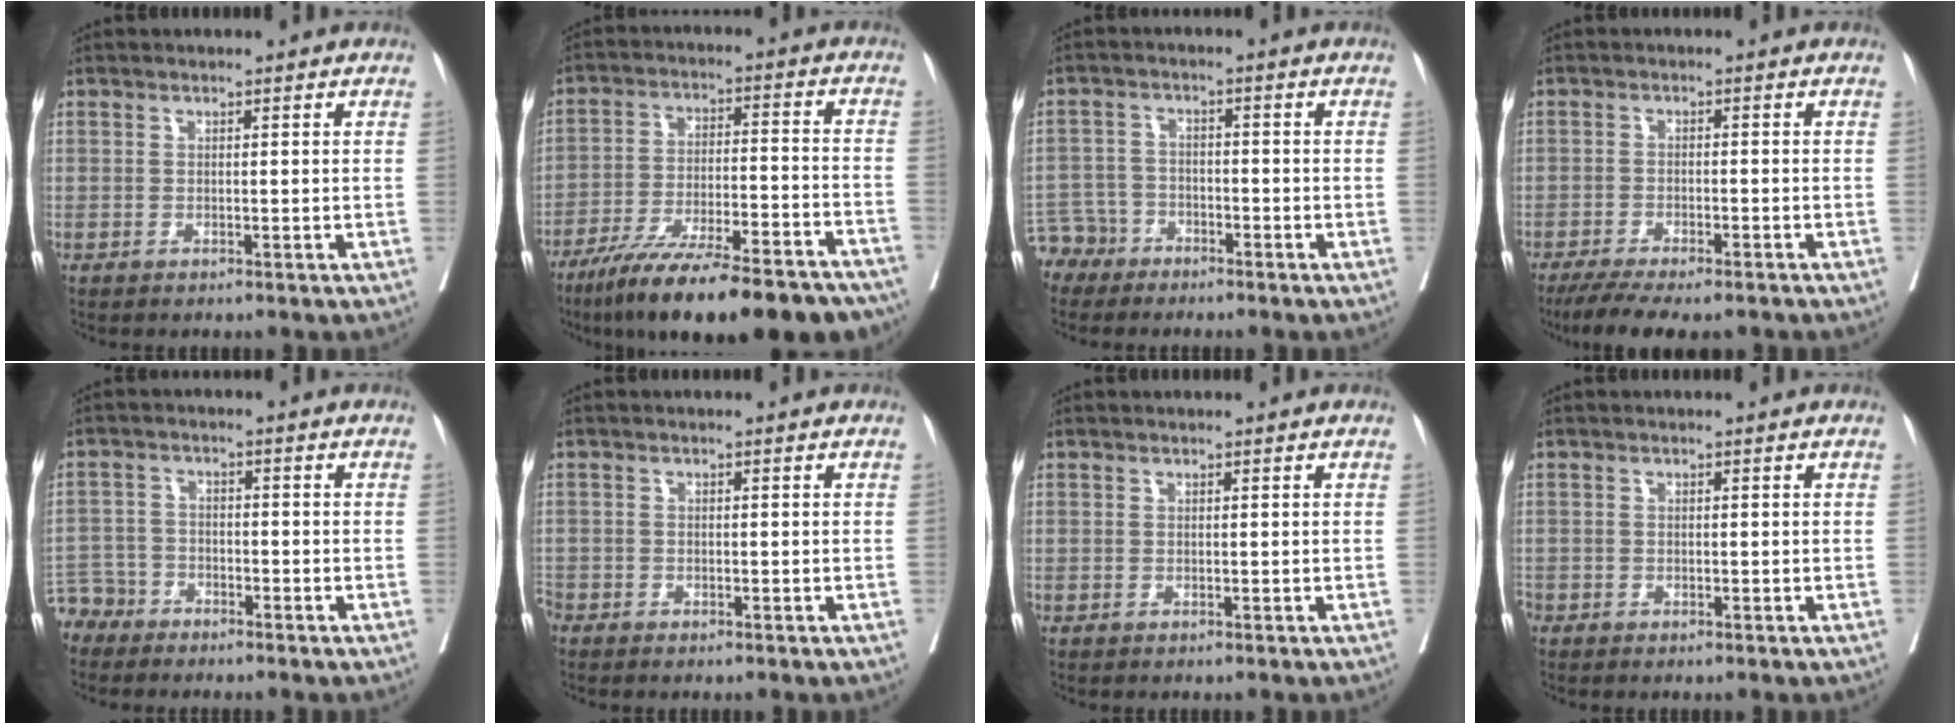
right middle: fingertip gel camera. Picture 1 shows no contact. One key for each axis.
{"total": 24.5, "fx": -19.7, "fy": 4.4, "fz": 14.0, "tx": -0.163, "ty": -0.009, "tz": -0.292}
{"total": 4.7, "fx": -3.7, "fy": 2.8, "fz": -0.8, "tx": 0.018, "ty": 0.004, "tz": -0.075}
{"total": 10.4, "fx": -8.5, "fy": 2.3, "fz": 5.5, "tx": -0.080, "ty": -0.013, "tz": -0.129}
{"total": 5.0, "fx": -4.3, "fy": 2.4, "fz": -0.7, "tx": 0.020, "ty": 0.000, "tz": -0.089}
{"total": 1.5, "fx": -1.2, "fy": 0.8, "fz": 0.4, "tx": -0.008, "ty": 0.001, "tz": -0.022}
{"total": 0.0}
{"total": 0.7, "fx": -0.3, "fy": 0.6, "fz": 0.2, "tx": -0.003, "ty": 0.003, "tz": -0.008}